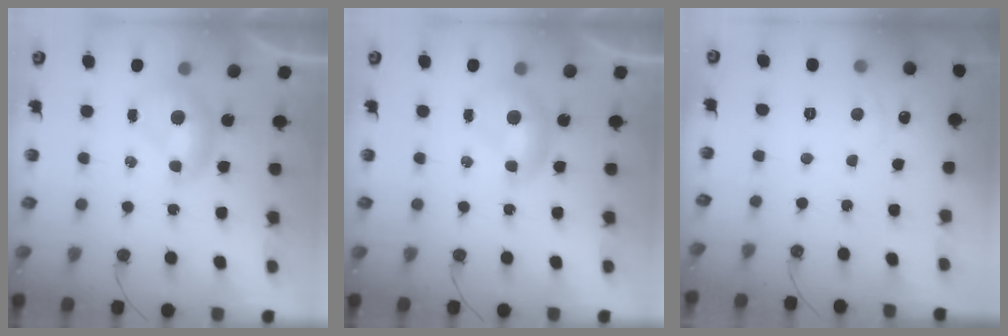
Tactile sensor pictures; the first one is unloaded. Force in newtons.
{"total": 0.0}
{"total": 1.0, "press": 0.8, "slide": 0.7}